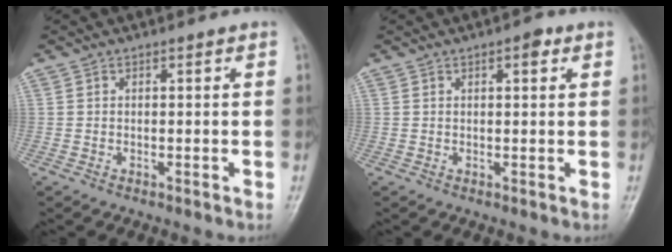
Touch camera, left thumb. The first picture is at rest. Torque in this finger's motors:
{"motor_torque": [-0.30, 0.02, 0.04, 0.00, 0.06]}